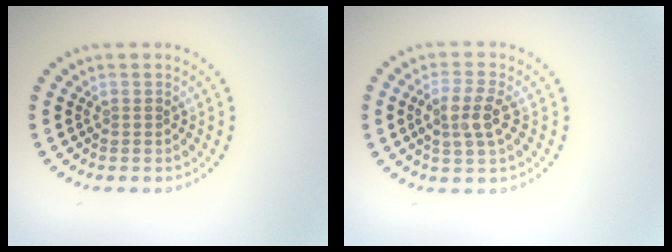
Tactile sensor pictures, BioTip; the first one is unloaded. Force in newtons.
{"total": 2.8, "press": 2.6, "slide": 1.1}